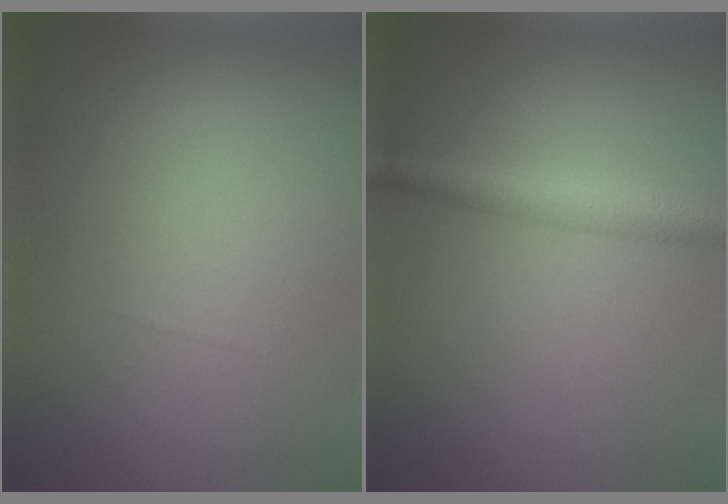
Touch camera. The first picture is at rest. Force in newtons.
{"total": 2.7, "press": 2.7, "slide": 0.1}